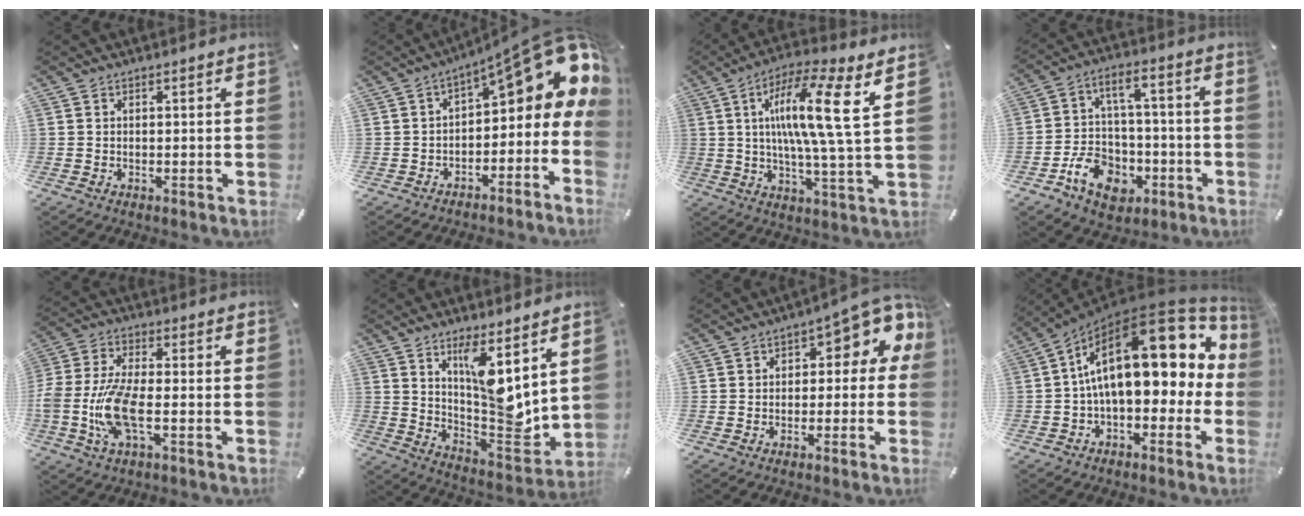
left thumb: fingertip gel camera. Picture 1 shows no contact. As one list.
[{"total": 14.3, "force": [6.9, 5.9, 11.0], "torque": [-0.135, -0.060, 0.114]}, {"total": 16.7, "force": [4.4, 2.0, 16.0], "torque": [-0.291, -0.011, 0.053]}, {"total": 11.3, "force": [-4.3, 8.6, 5.9], "torque": [-0.117, 0.032, -0.074]}, {"total": 12.5, "force": [-3.3, 4.8, 11.0], "torque": [-0.249, -0.016, -0.064]}, {"total": 11.6, "force": [5.8, 4.5, 9.0], "torque": [-0.135, -0.063, 0.108]}, {"total": 8.0, "force": [3.0, 4.5, 5.9], "torque": [-0.070, -0.022, 0.046]}, {"total": 24.6, "force": [5.5, 12.2, 20.7], "torque": [-0.341, -0.035, 0.095]}]